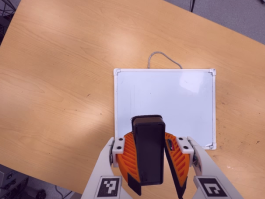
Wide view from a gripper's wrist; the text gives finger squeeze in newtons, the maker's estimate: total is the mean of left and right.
{"total": 9.0, "left": 9.5, "right": 8.5}